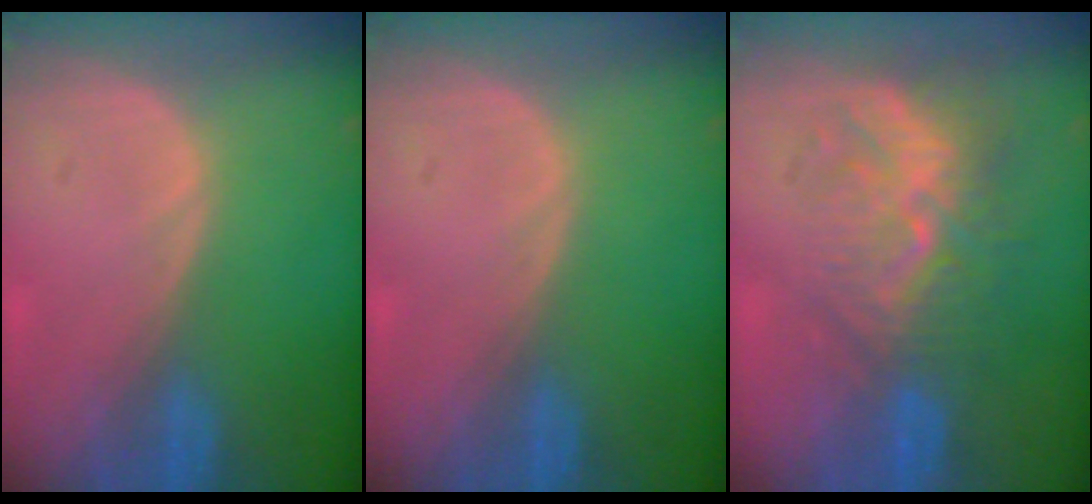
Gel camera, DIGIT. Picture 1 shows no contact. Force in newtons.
{"total": 0.0}
{"total": 10.0, "press": 8.6, "slide": 4.9}